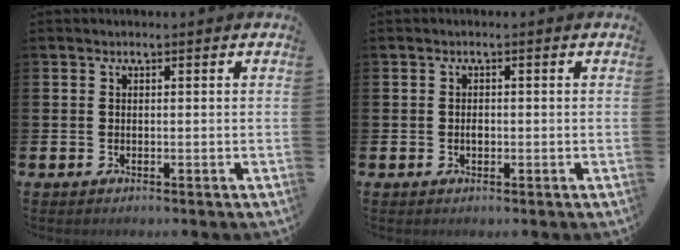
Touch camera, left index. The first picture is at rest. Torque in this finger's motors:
{"motor_torque": [0.06, 0.04, 0.00, 0.02]}